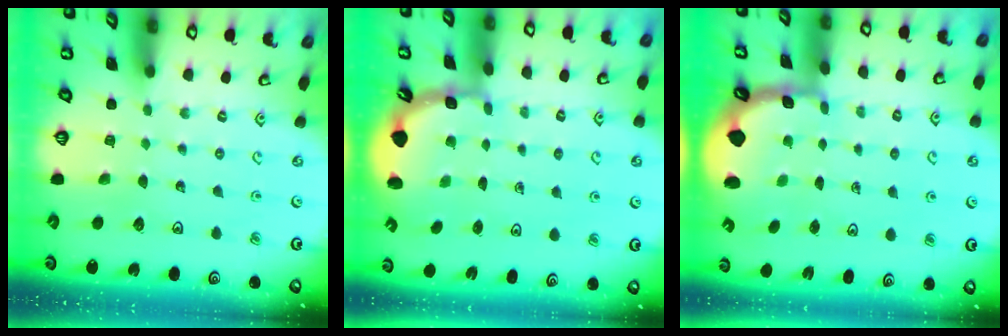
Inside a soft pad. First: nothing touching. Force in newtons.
{"total": 2.1, "press": 1.9, "slide": 0.9}
{"total": 1.9, "press": 1.8, "slide": 0.6}